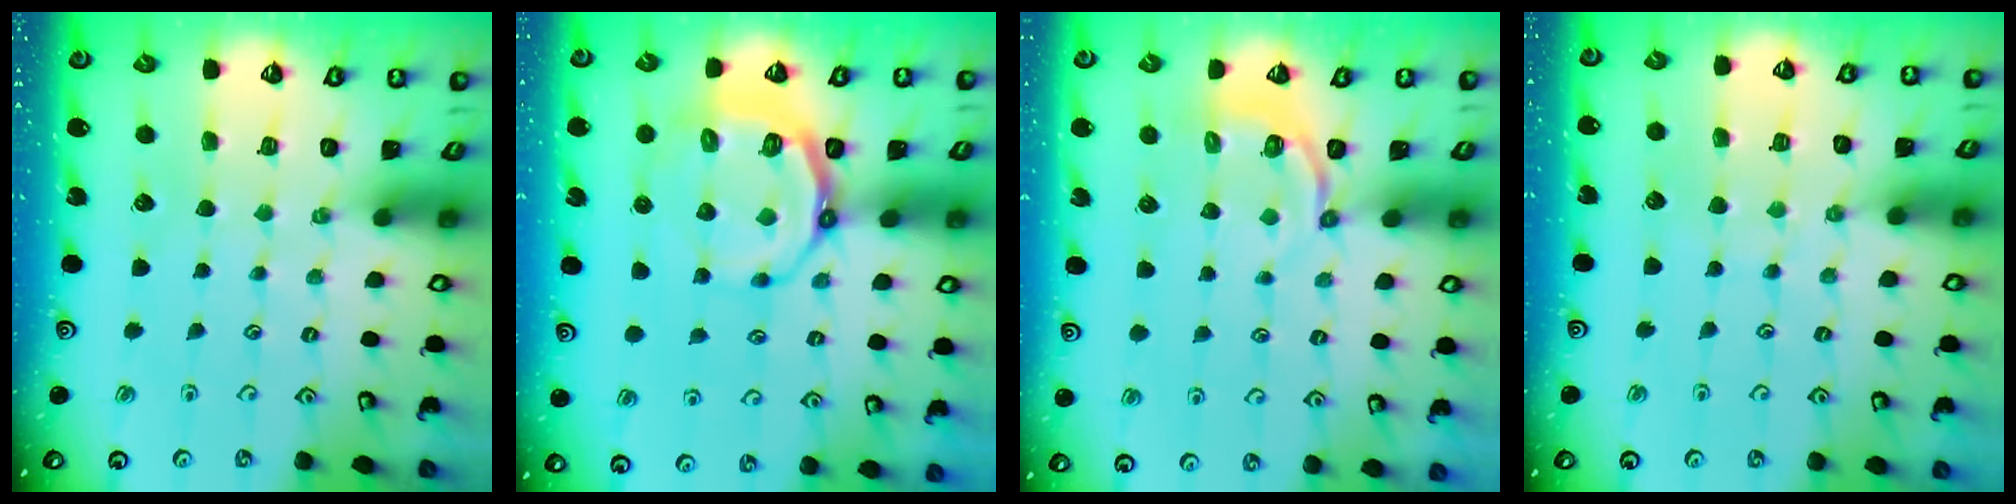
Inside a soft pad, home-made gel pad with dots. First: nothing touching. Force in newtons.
{"total": 8.9, "press": 8.3, "slide": 3.4}
{"total": 4.3, "press": 3.3, "slide": 2.7}
{"total": 4.6, "press": 4.5, "slide": 0.6}